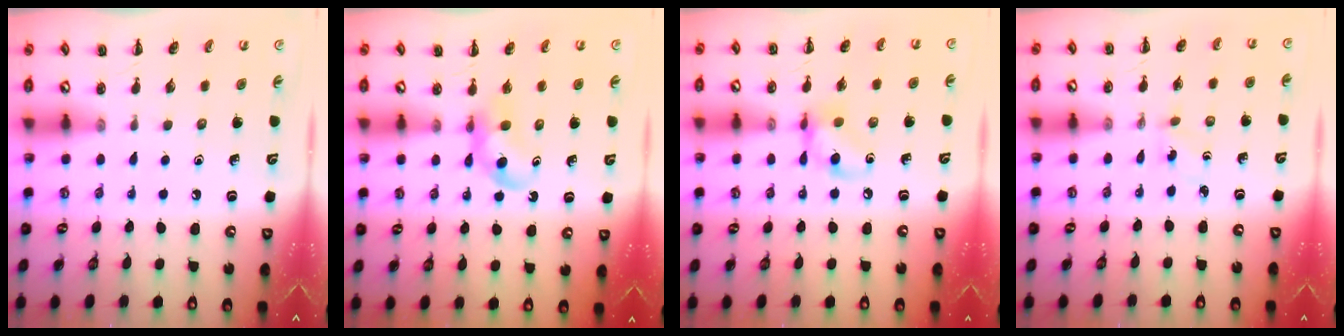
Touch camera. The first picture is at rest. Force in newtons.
{"total": 4.2, "press": 4.0, "slide": 1.2}
{"total": 8.6, "press": 8.6, "slide": 0.8}
{"total": 1.5, "press": 1.4, "slide": 0.7}